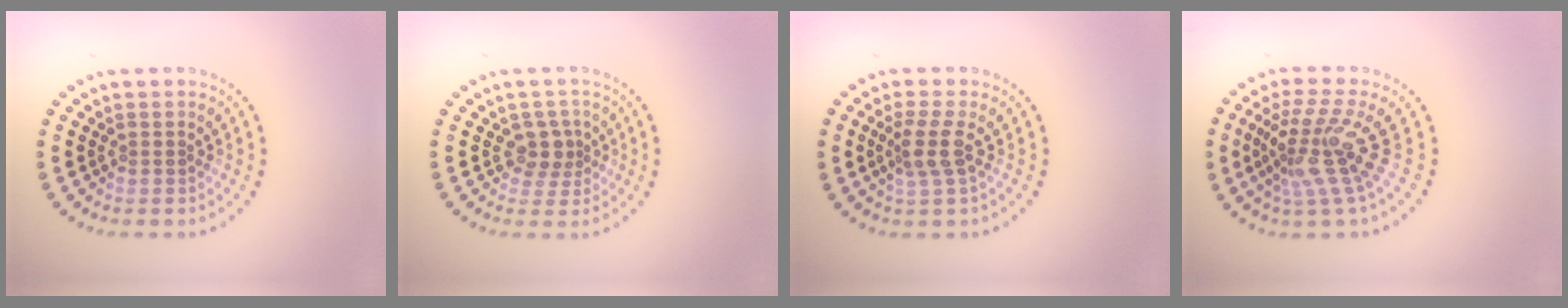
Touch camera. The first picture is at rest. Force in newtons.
{"total": 2.2, "press": 1.8, "slide": 1.2}
{"total": 2.5, "press": 2.0, "slide": 1.5}
{"total": 4.7, "press": 3.1, "slide": 3.6}